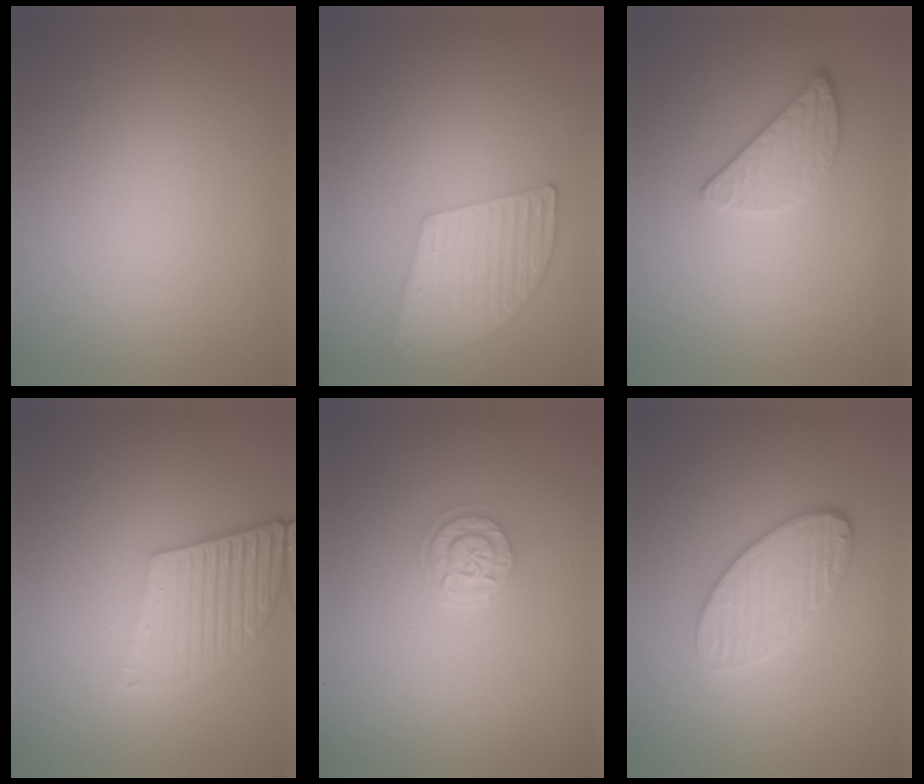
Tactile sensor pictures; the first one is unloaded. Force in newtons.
{"total": 5.2, "press": 3.9, "slide": 3.4}
{"total": 2.4, "press": 2.1, "slide": 1.1}
{"total": 4.8, "press": 3.8, "slide": 3.0}
{"total": 2.3, "press": 2.0, "slide": 1.1}
{"total": 3.7, "press": 3.5, "slide": 1.2}